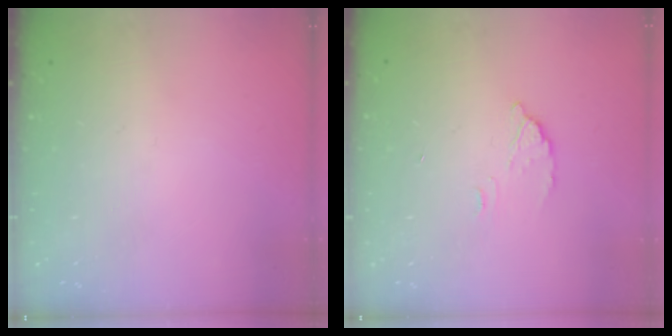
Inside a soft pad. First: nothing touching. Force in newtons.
{"total": 2.7, "press": 2.7, "slide": 0.1}